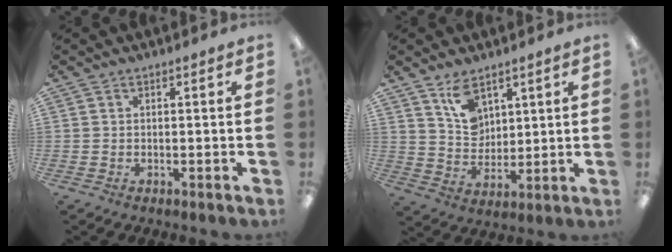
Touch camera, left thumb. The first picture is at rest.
{"total": 9.0, "force": [5.8, 5.7, 3.9], "torque": [-0.066, -0.019, 0.107]}